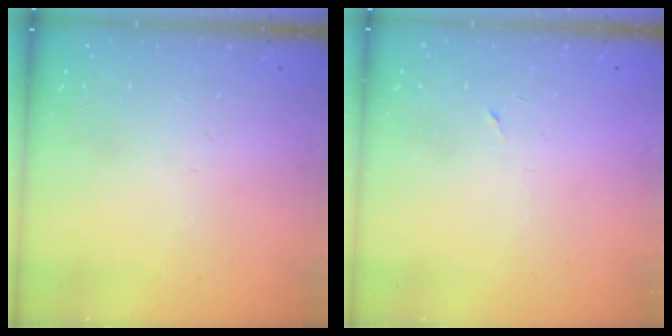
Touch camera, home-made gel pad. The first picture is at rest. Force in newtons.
{"total": 3.1, "press": 2.9, "slide": 1.1}